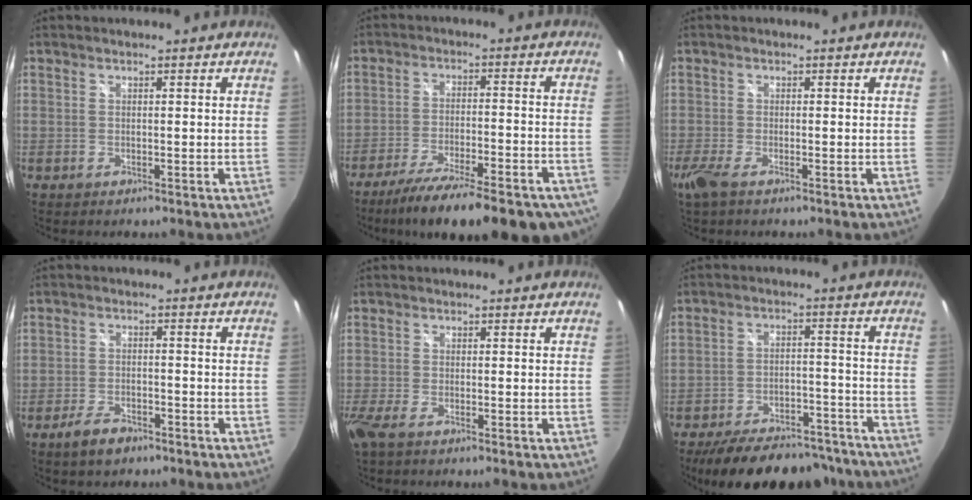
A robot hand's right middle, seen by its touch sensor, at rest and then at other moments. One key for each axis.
{"total": 23.4, "fx": -18.2, "fy": 6.1, "fz": 13.4, "tx": -0.223, "ty": -0.047, "tz": -0.255}
{"total": 2.9, "fx": -1.9, "fy": 0.4, "fz": 2.2, "tx": -0.049, "ty": -0.011, "tz": -0.039}
{"total": 5.0, "fx": -3.7, "fy": 2.1, "fz": 2.6, "tx": -0.066, "ty": -0.004, "tz": -0.067}
{"total": 2.7, "fx": -1.8, "fy": 0.1, "fz": 2.1, "tx": -0.049, "ty": -0.012, "tz": -0.038}
{"total": 22.3, "fx": -18.8, "fy": 7.7, "fz": 9.1, "tx": -0.174, "ty": 0.005, "tz": -0.246}